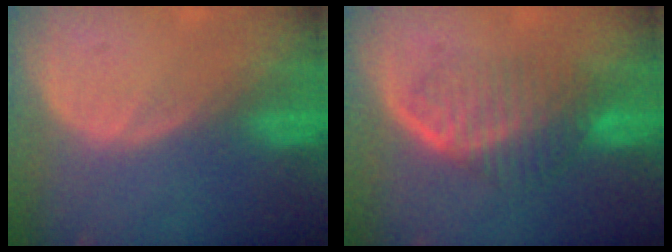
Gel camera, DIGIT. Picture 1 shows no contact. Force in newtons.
{"total": 6.3, "press": 6.2, "slide": 1.3}